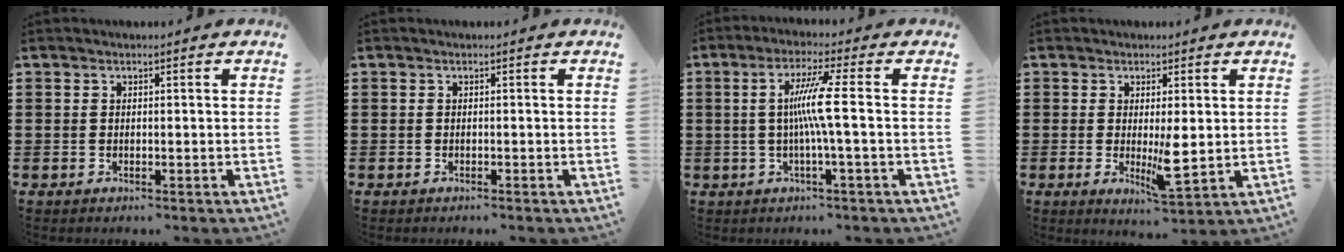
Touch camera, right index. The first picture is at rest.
{"total": 0.0}
{"total": 6.9, "force": [-0.1, -0.8, 6.9], "torque": [-0.135, -0.006, -0.014]}
{"total": 4.9, "force": [0.0, 1.2, 4.8], "torque": [-0.078, -0.007, 0.000]}